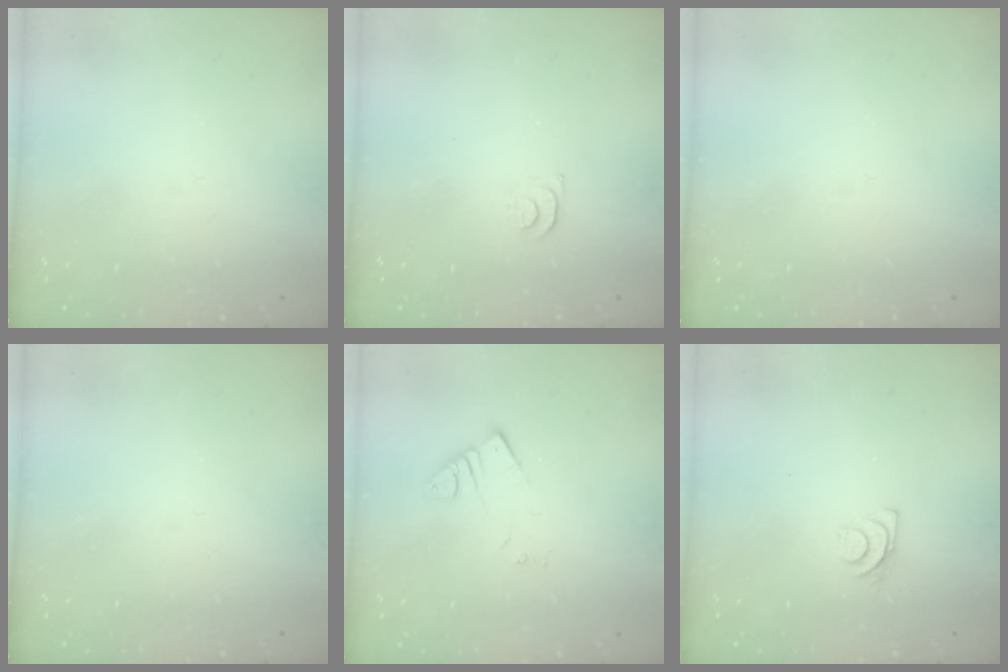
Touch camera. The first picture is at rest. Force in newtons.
{"total": 4.3, "press": 4.2, "slide": 0.5}
{"total": 0.0}
{"total": 0.0}
{"total": 3.5, "press": 3.5, "slide": 0.4}
{"total": 6.5, "press": 6.5, "slide": 0.7}